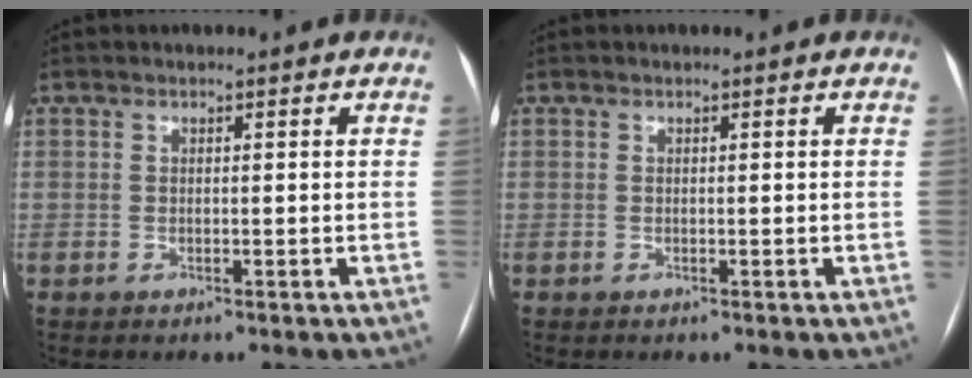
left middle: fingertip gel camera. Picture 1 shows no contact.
{"total": 0.0}